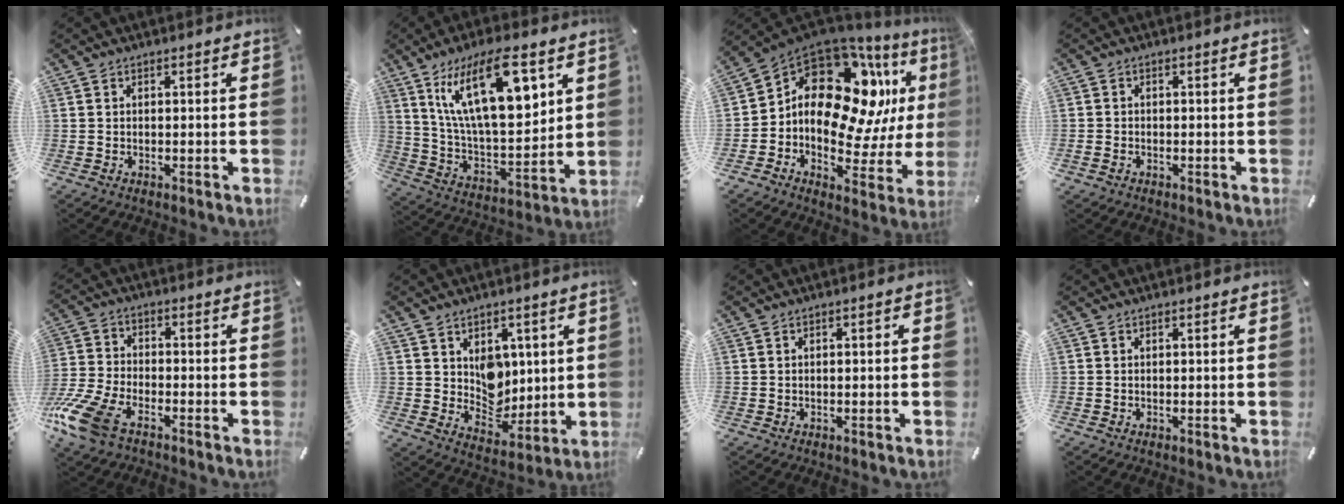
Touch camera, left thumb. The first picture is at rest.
{"total": 21.3, "force": [10.7, 8.6, 16.2], "torque": [-0.307, -0.040, 0.169]}
{"total": 19.0, "force": [5.6, 12.6, 13.0], "torque": [-0.206, -0.050, 0.093]}
{"total": 1.0, "force": [-0.6, 0.8, 0.3], "torque": [-0.003, 0.002, -0.013]}
{"total": 12.0, "force": [-7.6, 5.7, 7.4], "torque": [-0.173, 0.022, -0.146]}
{"total": 8.9, "force": [3.6, 7.7, 2.8], "torque": [-0.027, -0.039, 0.070]}
{"total": 0.8, "force": [-0.2, 0.3, 0.6], "torque": [-0.011, 0.000, -0.005]}
{"total": 0.0}